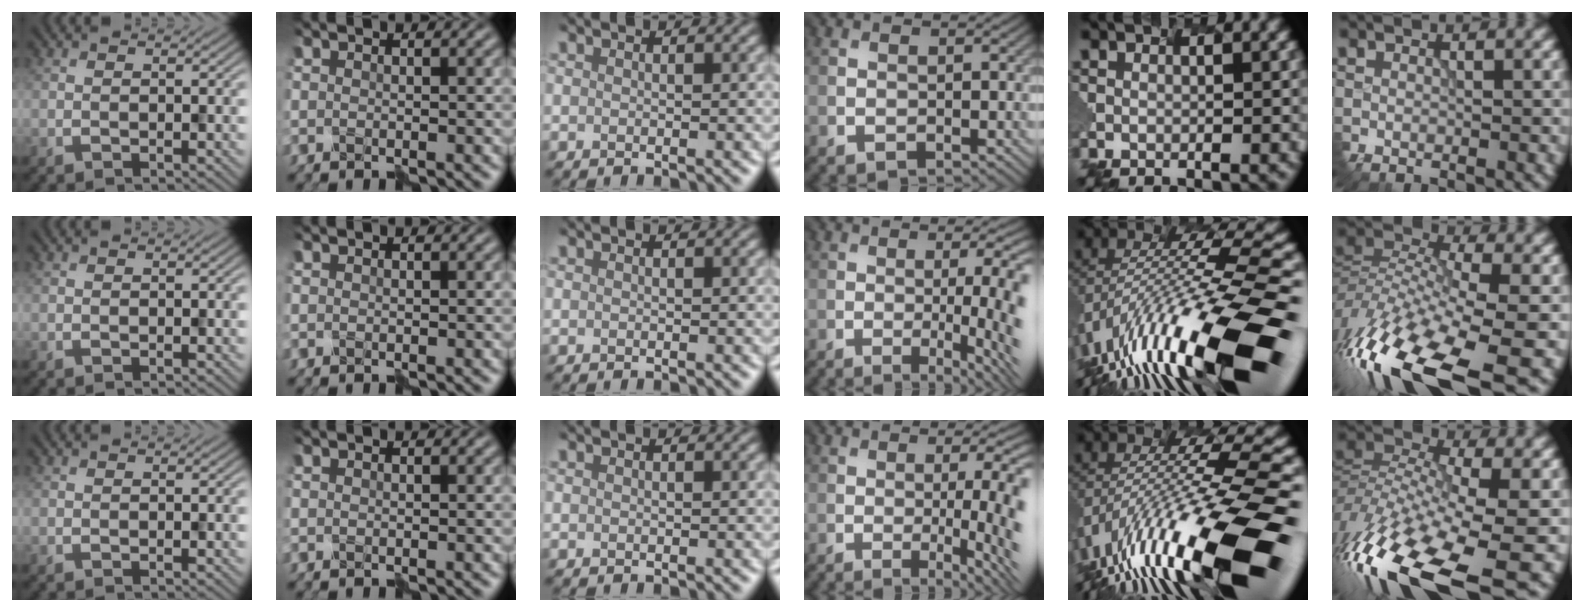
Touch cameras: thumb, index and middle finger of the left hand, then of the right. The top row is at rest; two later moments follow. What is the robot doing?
{"motion": "shake", "object": "plastic piggy bank"}